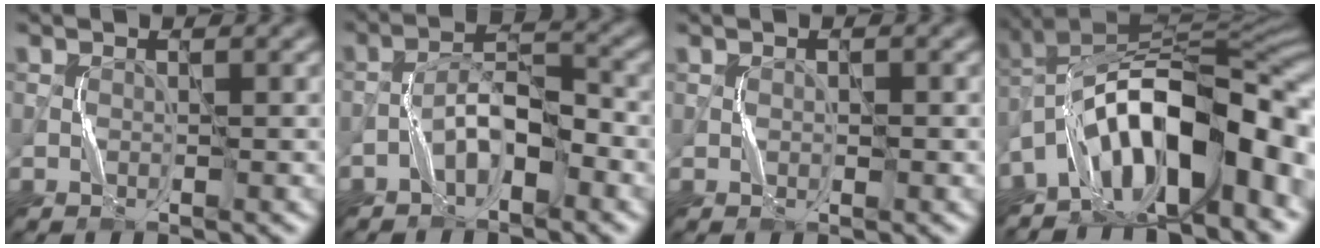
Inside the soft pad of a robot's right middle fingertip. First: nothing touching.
{"total": 3.8, "force": [-2.2, 1.4, 2.9], "torque": [-0.046, 0.020, -0.045]}
{"total": 0.7, "force": [0.0, 0.4, 0.6], "torque": [-0.008, 0.001, -0.001]}
{"total": 14.1, "force": [-5.1, 5.8, 11.8], "torque": [-0.168, 0.021, -0.095]}